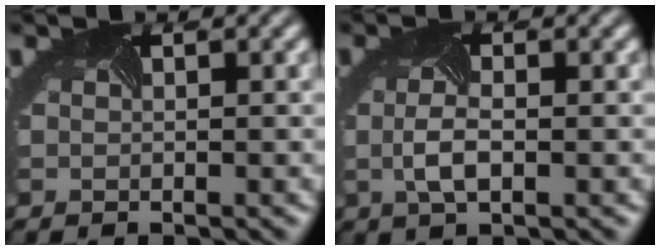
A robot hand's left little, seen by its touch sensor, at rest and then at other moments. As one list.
[{"total": 2.1, "force": [-0.3, 0.9, 1.9], "torque": [-0.063, -0.001, -0.007]}]